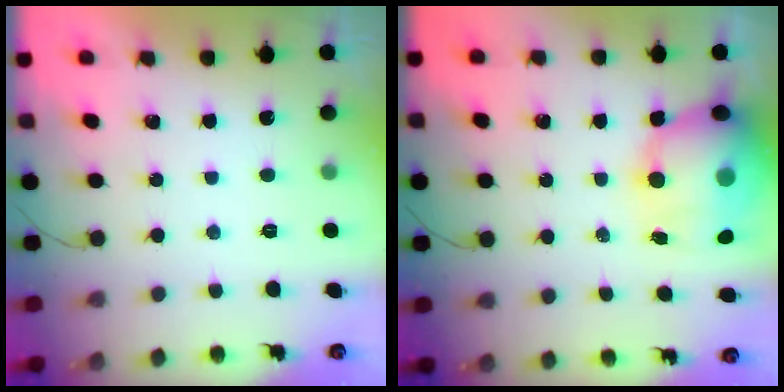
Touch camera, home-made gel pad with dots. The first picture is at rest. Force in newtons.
{"total": 14.7, "press": 14.3, "slide": 3.4}